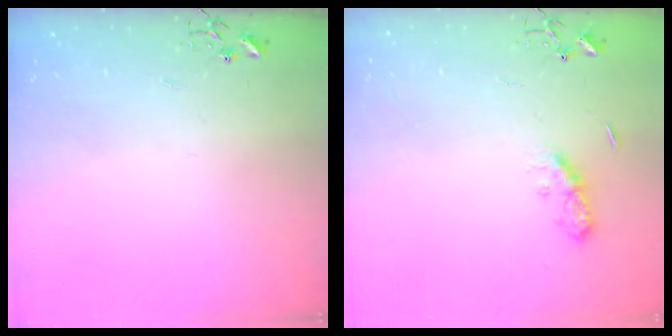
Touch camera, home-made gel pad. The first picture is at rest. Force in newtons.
{"total": 6.2, "press": 6.2, "slide": 0.6}